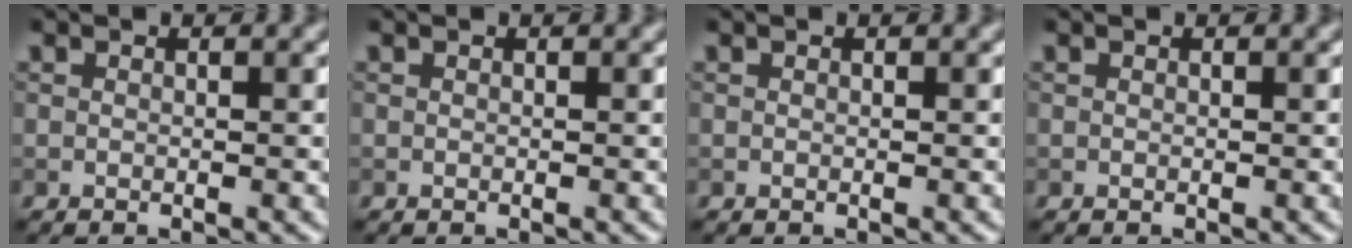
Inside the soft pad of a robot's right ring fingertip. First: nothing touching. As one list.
[{"total": 0.0}, {"total": 0.0}, {"total": 0.0}]